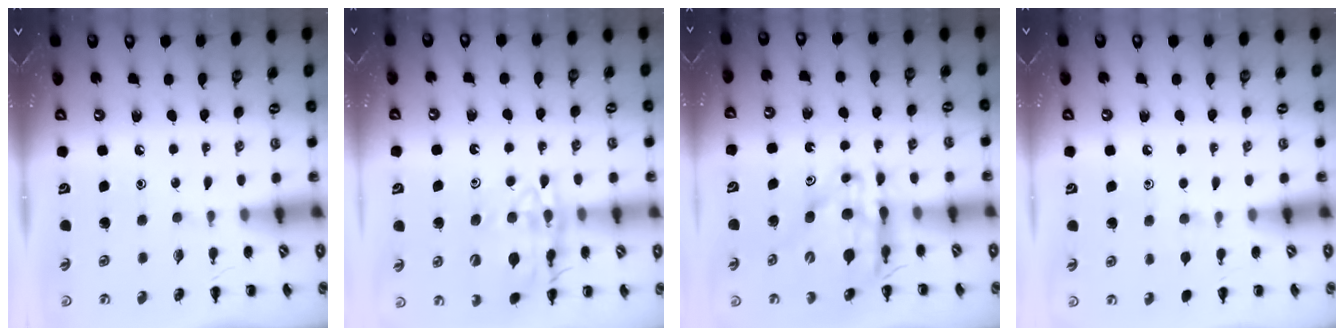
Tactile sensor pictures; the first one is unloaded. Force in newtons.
{"total": 16.8, "press": 16.7, "slide": 1.6}
{"total": 13.6, "press": 13.1, "slide": 3.6}
{"total": 4.8, "press": 4.5, "slide": 1.7}